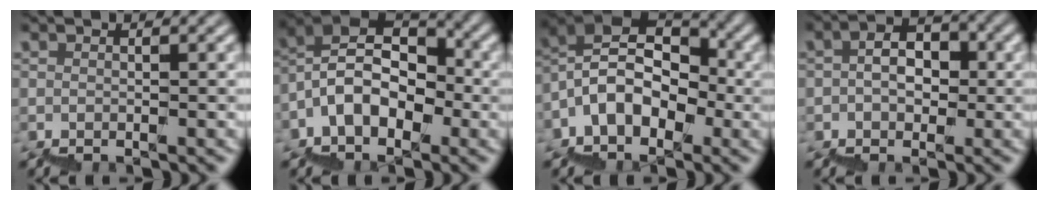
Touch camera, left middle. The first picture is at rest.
{"total": 6.2, "force": [-0.6, 4.1, 4.6], "torque": [-0.070, 0.023, -0.017]}
{"total": 6.6, "force": [0.1, 4.6, 4.7], "torque": [-0.071, 0.029, -0.005]}
{"total": 2.4, "force": [0.1, 1.8, 1.5], "torque": [-0.024, 0.011, -0.005]}